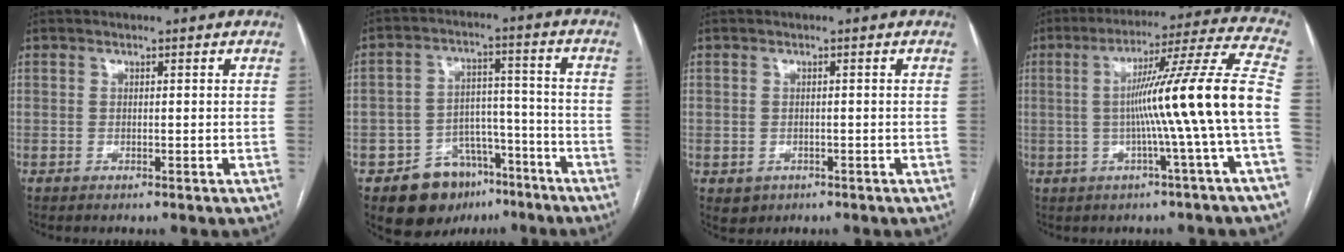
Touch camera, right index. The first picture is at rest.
{"total": 11.1, "force": [-6.9, 7.4, 4.5], "torque": [-0.064, 0.033, -0.099]}
{"total": 2.5, "force": [-0.9, 2.3, 0.4], "torque": [-0.001, 0.005, -0.006]}
{"total": 15.2, "force": [-2.1, -2.7, 14.8], "torque": [-0.220, 0.011, -0.037]}